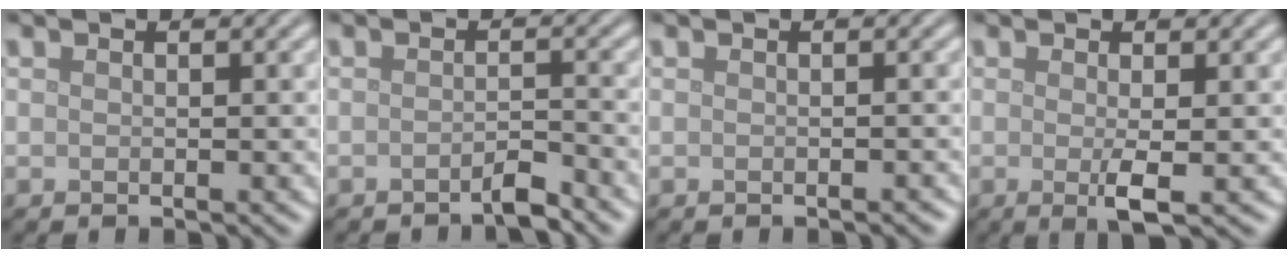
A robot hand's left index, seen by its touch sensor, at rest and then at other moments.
{"total": 1.7, "force": [-1.4, 0.2, 1.0], "torque": [-0.015, 0.003, -0.027]}
{"total": 0.5, "force": [-0.4, 0.1, 0.3], "torque": [-0.003, 0.001, -0.004]}
{"total": 2.3, "force": [-0.3, 0.3, 2.3], "torque": [-0.042, -0.008, -0.004]}